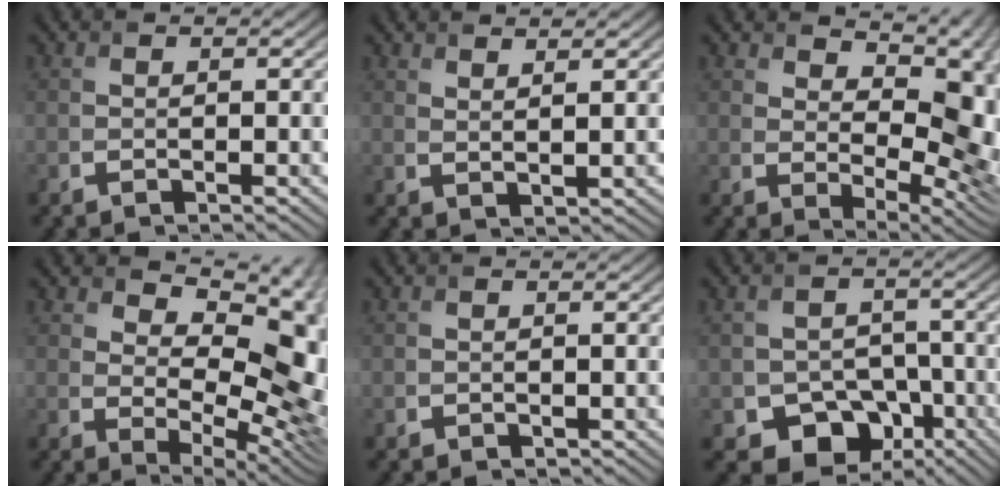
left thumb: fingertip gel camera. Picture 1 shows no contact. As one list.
[{"total": 2.3, "force": [2.1, 0.2, 1.0], "torque": [-0.007, -0.008, 0.039]}, {"total": 12.5, "force": [4.8, 6.3, 9.7], "torque": [-0.129, -0.001, 0.081]}, {"total": 14.0, "force": [4.8, 7.9, 10.6], "torque": [-0.132, 0.004, 0.072]}, {"total": 0.5, "force": [-0.2, 0.1, -0.5], "torque": [0.008, 0.001, -0.002]}, {"total": 7.5, "force": [-4.3, 5.6, 2.8], "torque": [-0.041, -0.014, -0.073]}]